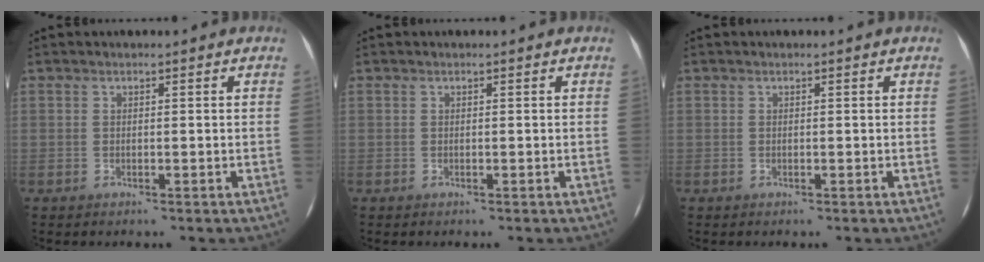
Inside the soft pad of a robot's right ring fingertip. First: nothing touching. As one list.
[{"total": 0.0}, {"total": 0.0}]